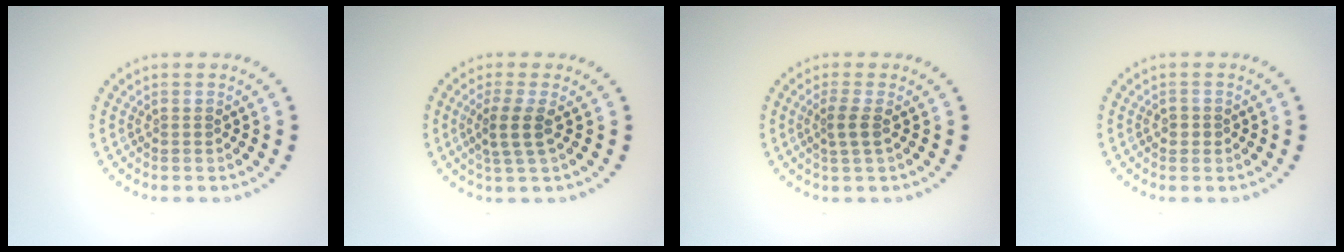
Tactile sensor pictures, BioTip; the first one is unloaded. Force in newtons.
{"total": 2.5, "press": 2.0, "slide": 1.4}
{"total": 1.7, "press": 1.3, "slide": 1.0}
{"total": 1.1, "press": 1.0, "slide": 0.5}